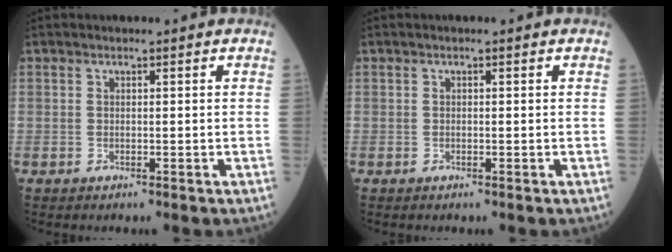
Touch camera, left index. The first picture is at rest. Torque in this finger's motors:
{"motor_torque": [-0.02, 0.02, 0.00, -0.01]}